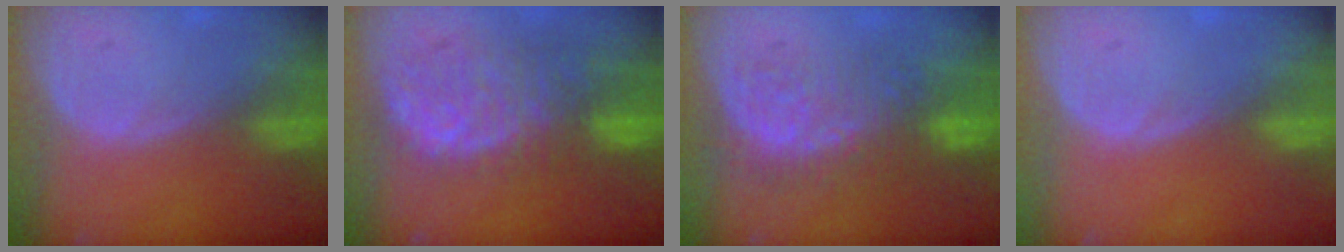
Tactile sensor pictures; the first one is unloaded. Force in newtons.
{"total": 11.1, "press": 9.6, "slide": 5.6}
{"total": 8.8, "press": 8.7, "slide": 1.4}
{"total": 0.0}